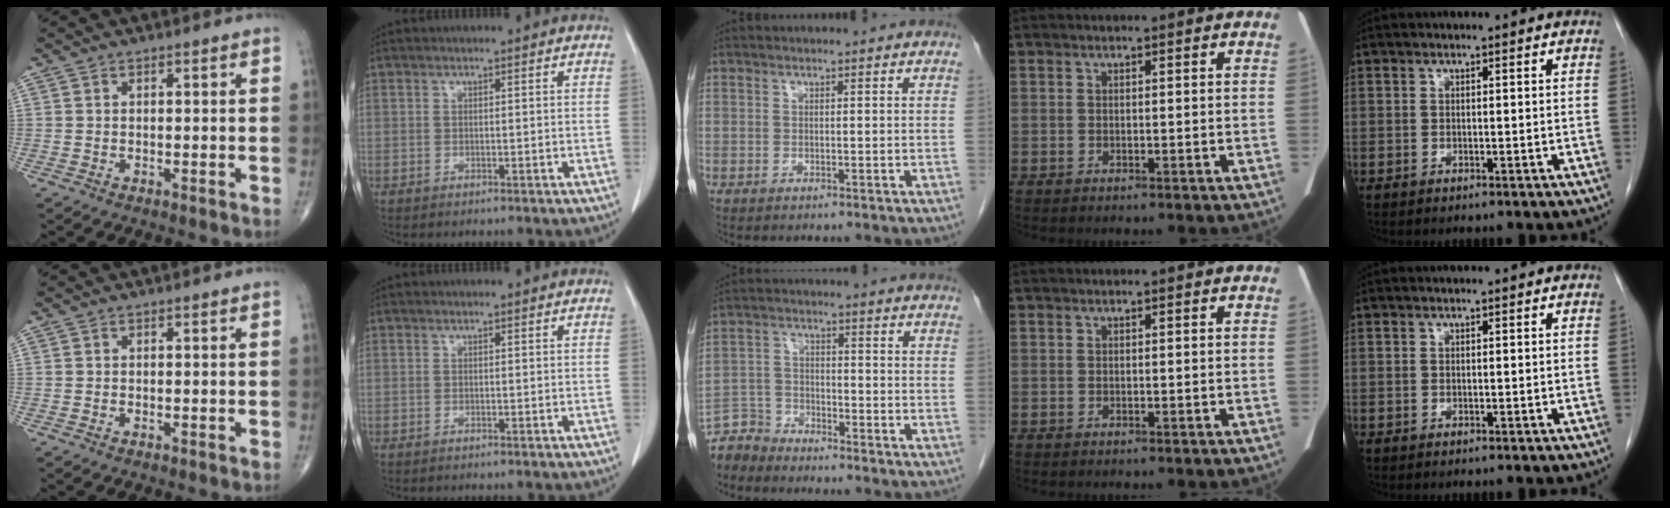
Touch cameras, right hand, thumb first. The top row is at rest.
{"middle": {"total": 4.8, "force": [-4.7, 1.0, -0.7], "torque": [0.012, -0.003, -0.094]}}